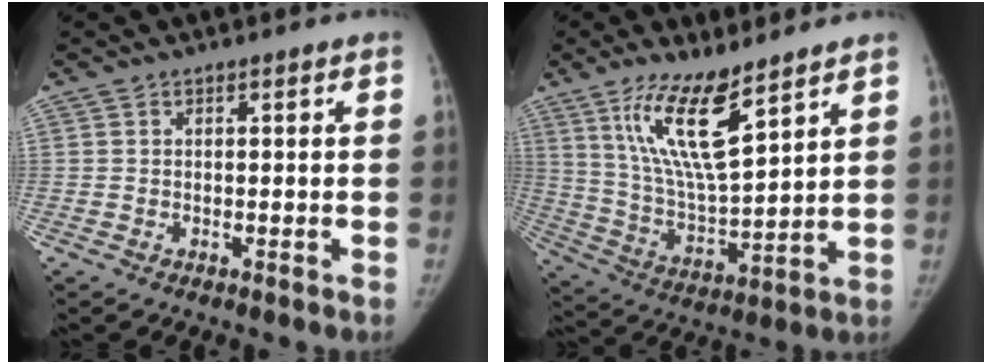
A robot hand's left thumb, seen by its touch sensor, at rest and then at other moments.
{"total": 14.1, "force": [8.6, 3.4, 10.6], "torque": [-0.186, -0.057, 0.178]}